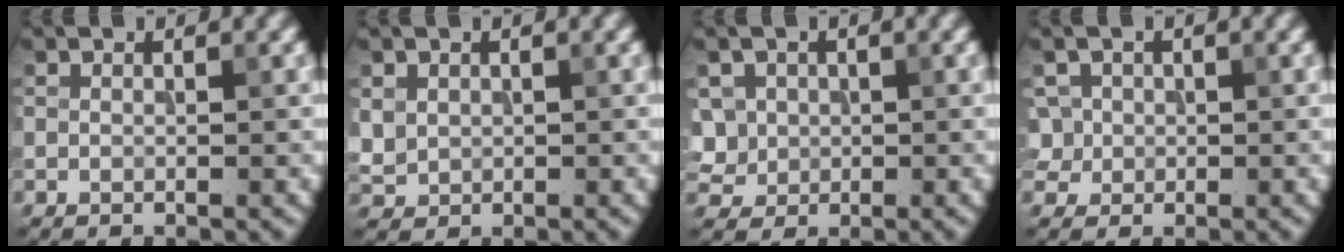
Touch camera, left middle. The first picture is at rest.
{"total": 1.6, "force": [0.4, 1.5, 0.4], "torque": [-0.010, -0.003, 0.013]}
{"total": 3.5, "force": [0.5, 3.2, 1.5], "torque": [-0.030, 0.011, 0.018]}
{"total": 2.7, "force": [0.3, 2.6, 0.8], "torque": [-0.016, 0.013, 0.011]}